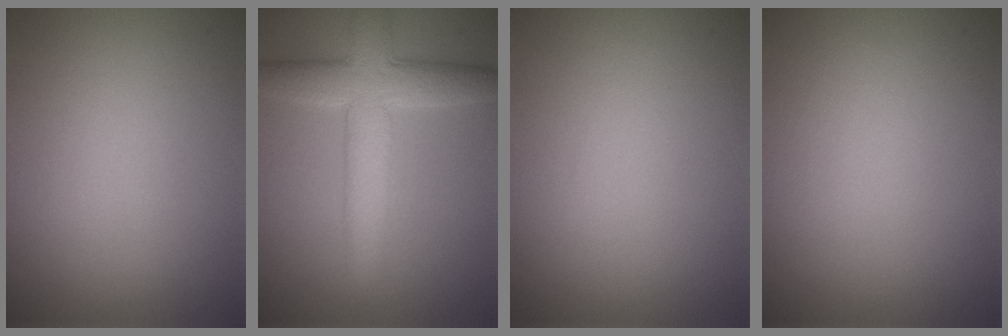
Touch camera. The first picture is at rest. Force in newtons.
{"total": 6.6, "press": 6.6, "slide": 0.3}
{"total": 0.0}
{"total": 0.0}